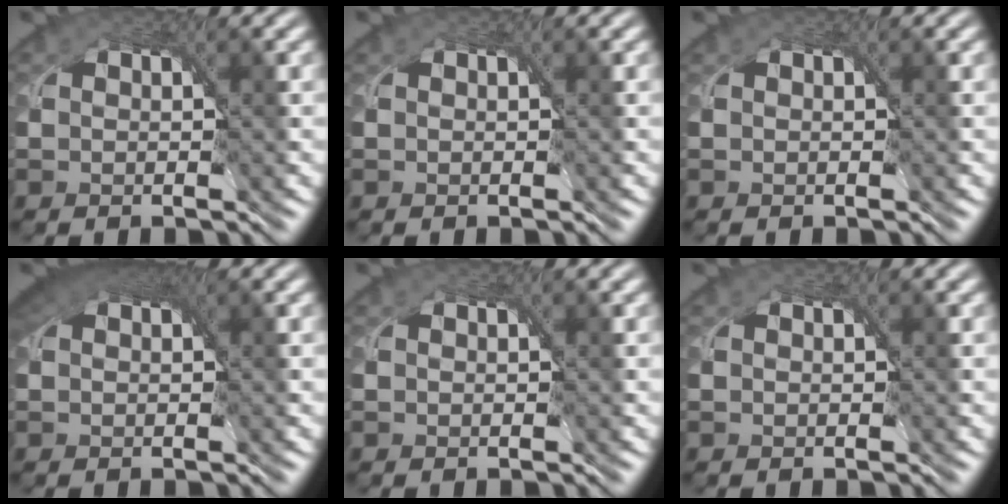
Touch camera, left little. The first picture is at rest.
{"total": 0.0}
{"total": 0.0}
{"total": 5.6, "force": [3.3, 2.7, 3.7], "torque": [-0.061, 0.020, 0.038]}
{"total": 0.0}
{"total": 0.0}